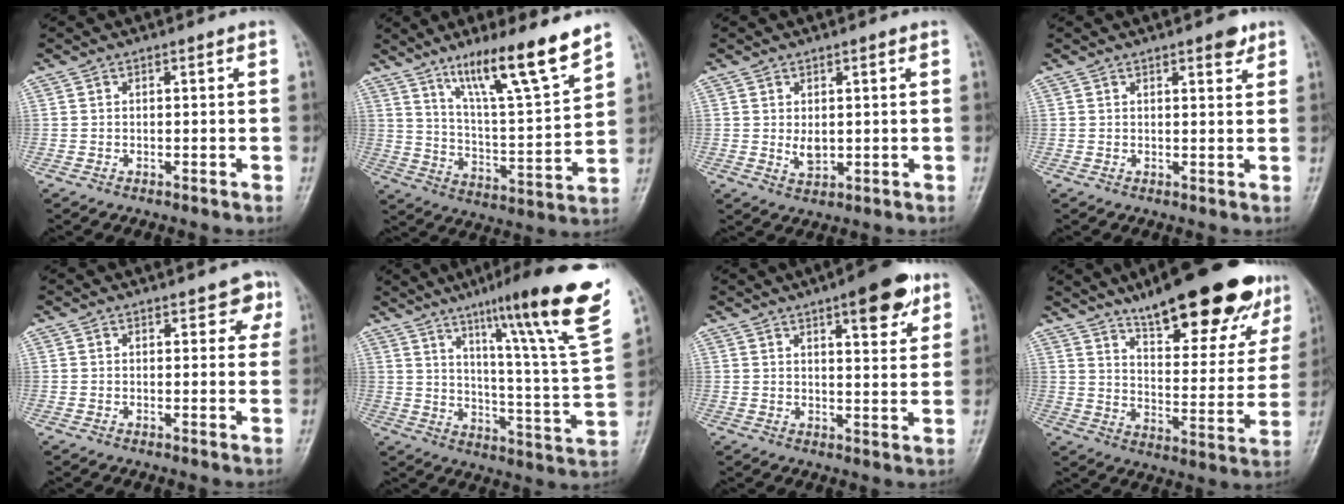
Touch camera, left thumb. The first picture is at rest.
{"total": 16.0, "force": [11.4, 1.7, 11.2], "torque": [-0.172, -0.071, 0.198]}
{"total": 3.1, "force": [0.5, 1.8, 2.4], "torque": [-0.034, -0.011, 0.015]}
{"total": 2.9, "force": [1.9, 1.1, 1.9], "torque": [-0.017, -0.009, 0.023]}
{"total": 3.7, "force": [2.1, 2.0, 2.2], "torque": [0.005, -0.005, 0.018]}
{"total": 25.2, "force": [15.2, 1.7, 20.0], "torque": [-0.273, -0.062, 0.220]}
{"total": 10.1, "force": [5.8, 3.3, 7.6], "torque": [-0.081, -0.025, 0.076]}
{"total": 25.6, "force": [17.7, 7.5, 16.9], "torque": [-0.200, -0.067, 0.257]}